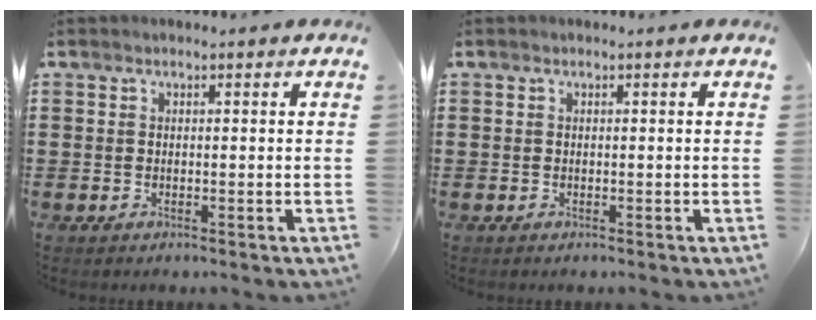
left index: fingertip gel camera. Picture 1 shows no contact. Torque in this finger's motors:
{"motor_torque": [0.03, -0.02, 0.00, 0.00]}